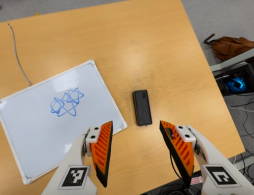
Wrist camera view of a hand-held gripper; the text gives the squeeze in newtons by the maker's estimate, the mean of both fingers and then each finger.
{"total": 0.0}